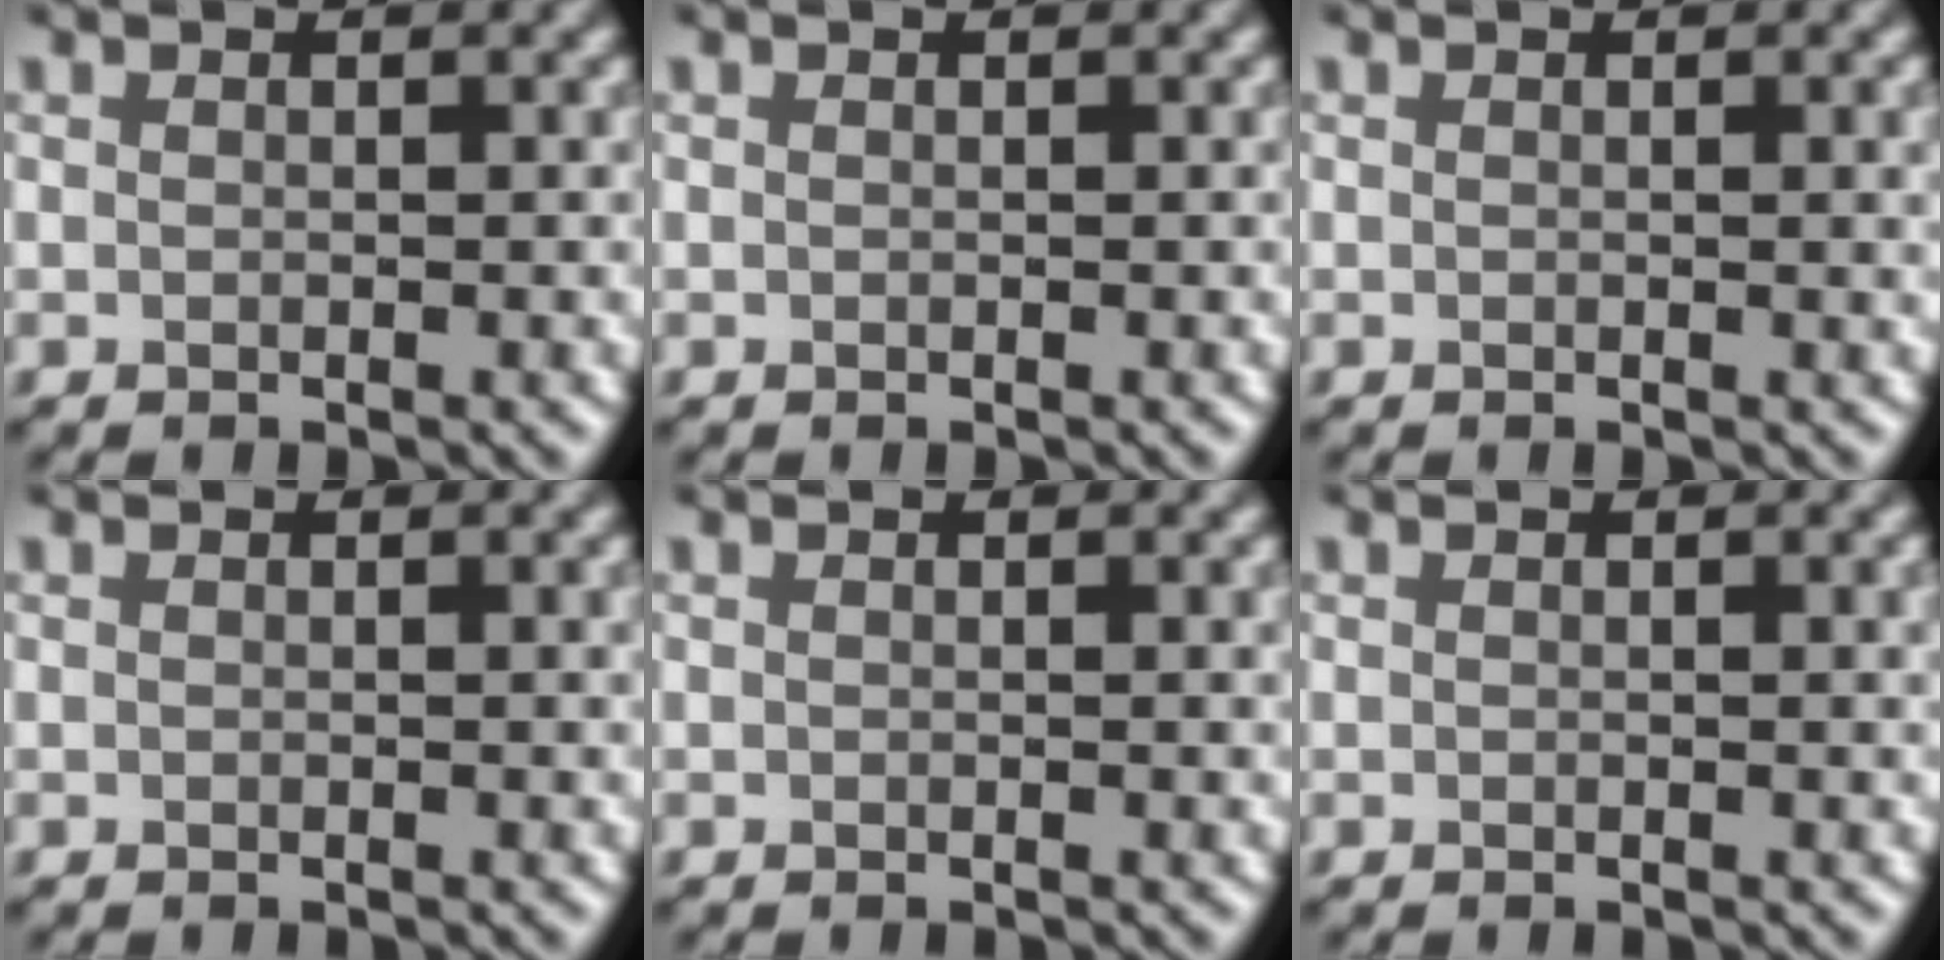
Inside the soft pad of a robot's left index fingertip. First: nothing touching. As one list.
[{"total": 0.0}, {"total": 1.2, "force": [0.2, 0.3, 1.1], "torque": [-0.011, 0.001, 0.001]}, {"total": 0.7, "force": [0.2, 0.1, 0.7], "torque": [-0.007, 0.002, 0.001]}, {"total": 0.8, "force": [0.2, 0.2, 0.7], "torque": [-0.007, 0.001, 0.001]}, {"total": 1.1, "force": [0.2, 0.3, 1.1], "torque": [-0.012, 0.002, 0.002]}]